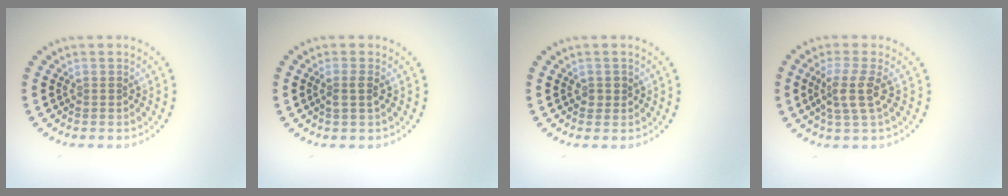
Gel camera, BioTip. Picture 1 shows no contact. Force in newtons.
{"total": 1.3, "press": 1.1, "slide": 0.6}
{"total": 0.8, "press": 0.8, "slide": 0.2}
{"total": 2.9, "press": 2.3, "slide": 1.8}